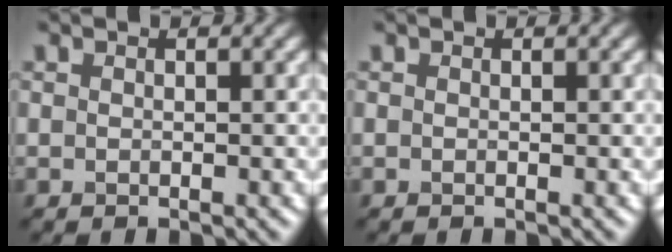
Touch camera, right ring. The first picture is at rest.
{"total": 0.0}